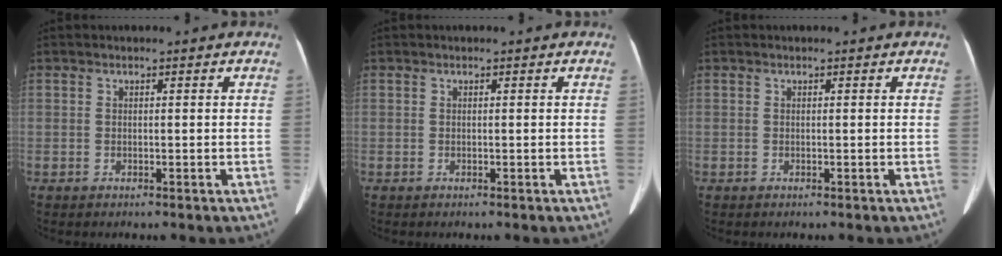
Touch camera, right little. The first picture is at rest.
{"total": 0.0}
{"total": 0.0}